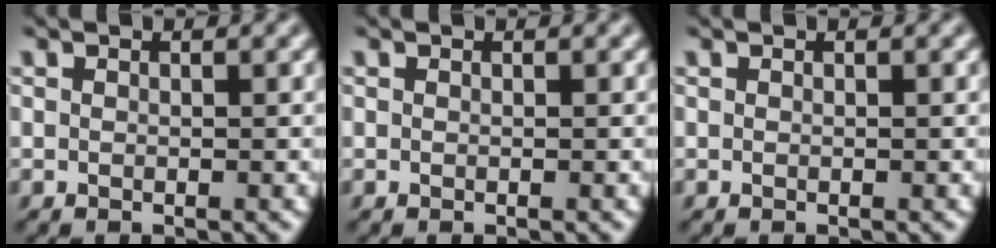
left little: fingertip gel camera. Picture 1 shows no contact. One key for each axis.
{"total": 0.0}
{"total": 0.0}